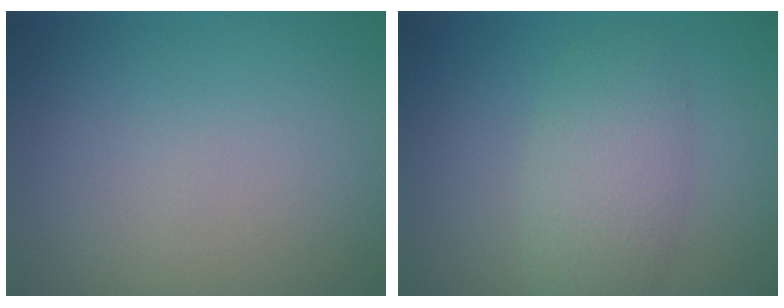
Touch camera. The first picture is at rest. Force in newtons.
{"total": 4.2, "press": 4.2, "slide": 0.1}